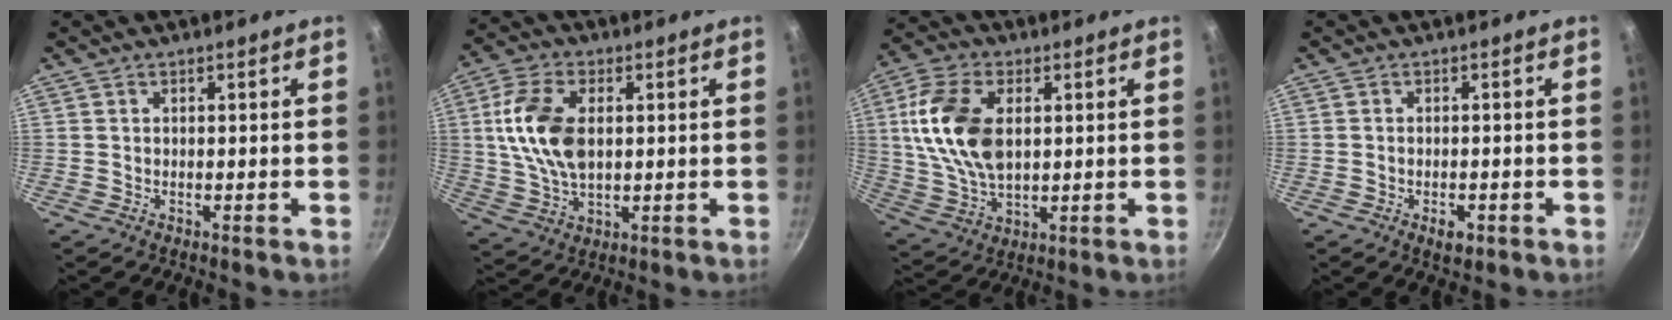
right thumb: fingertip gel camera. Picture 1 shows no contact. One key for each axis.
{"total": 12.9, "fx": 1.9, "fy": 7.7, "fz": 10.2, "tx": -0.186, "ty": 0.003, "tz": 0.034}
{"total": 15.3, "fx": 2.8, "fy": 9.2, "fz": 11.9, "tx": -0.219, "ty": -0.003, "tz": 0.053}
{"total": 2.9, "fx": -1.3, "fy": 1.7, "fz": 2.0, "tx": -0.028, "ty": 0.006, "tz": -0.017}